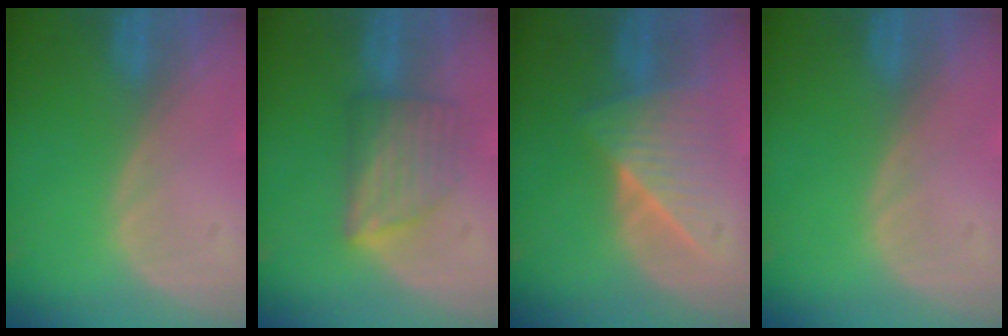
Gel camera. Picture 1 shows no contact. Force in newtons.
{"total": 6.1, "press": 5.9, "slide": 1.3}
{"total": 6.6, "press": 6.6, "slide": 0.6}
{"total": 0.0}